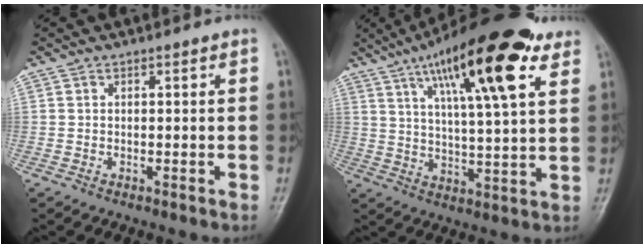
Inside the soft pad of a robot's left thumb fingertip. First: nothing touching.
{"total": 21.4, "force": [11.7, 5.1, 17.1], "torque": [-0.256, -0.026, 0.185]}